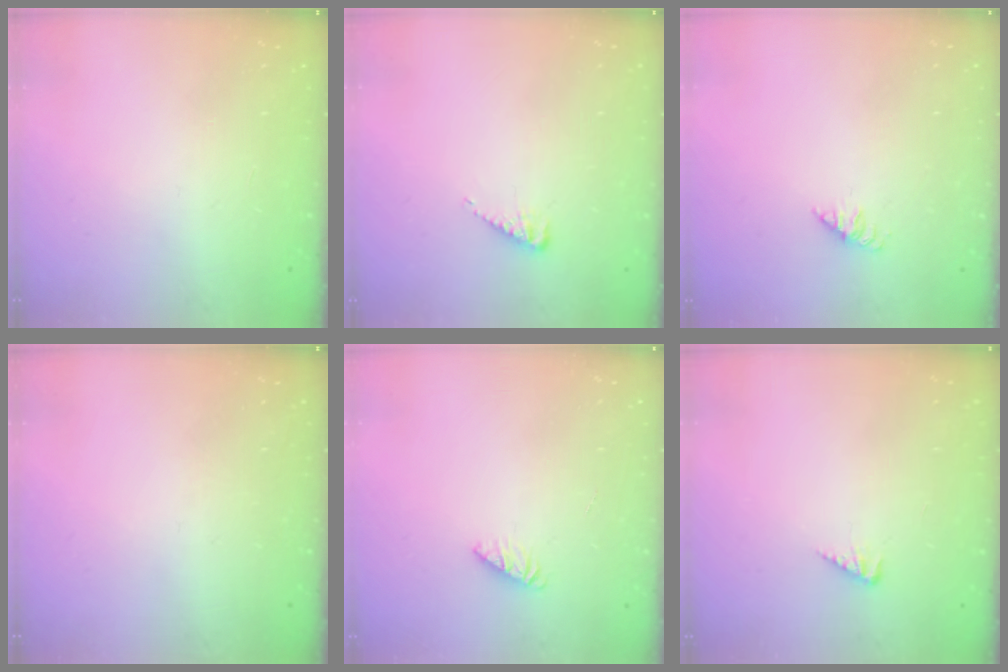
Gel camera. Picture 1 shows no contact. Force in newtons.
{"total": 3.7, "press": 3.6, "slide": 0.5}
{"total": 1.9, "press": 1.9, "slide": 0.3}
{"total": 0.0}
{"total": 1.8, "press": 1.8, "slide": 0.2}
{"total": 2.5, "press": 2.5, "slide": 0.4}